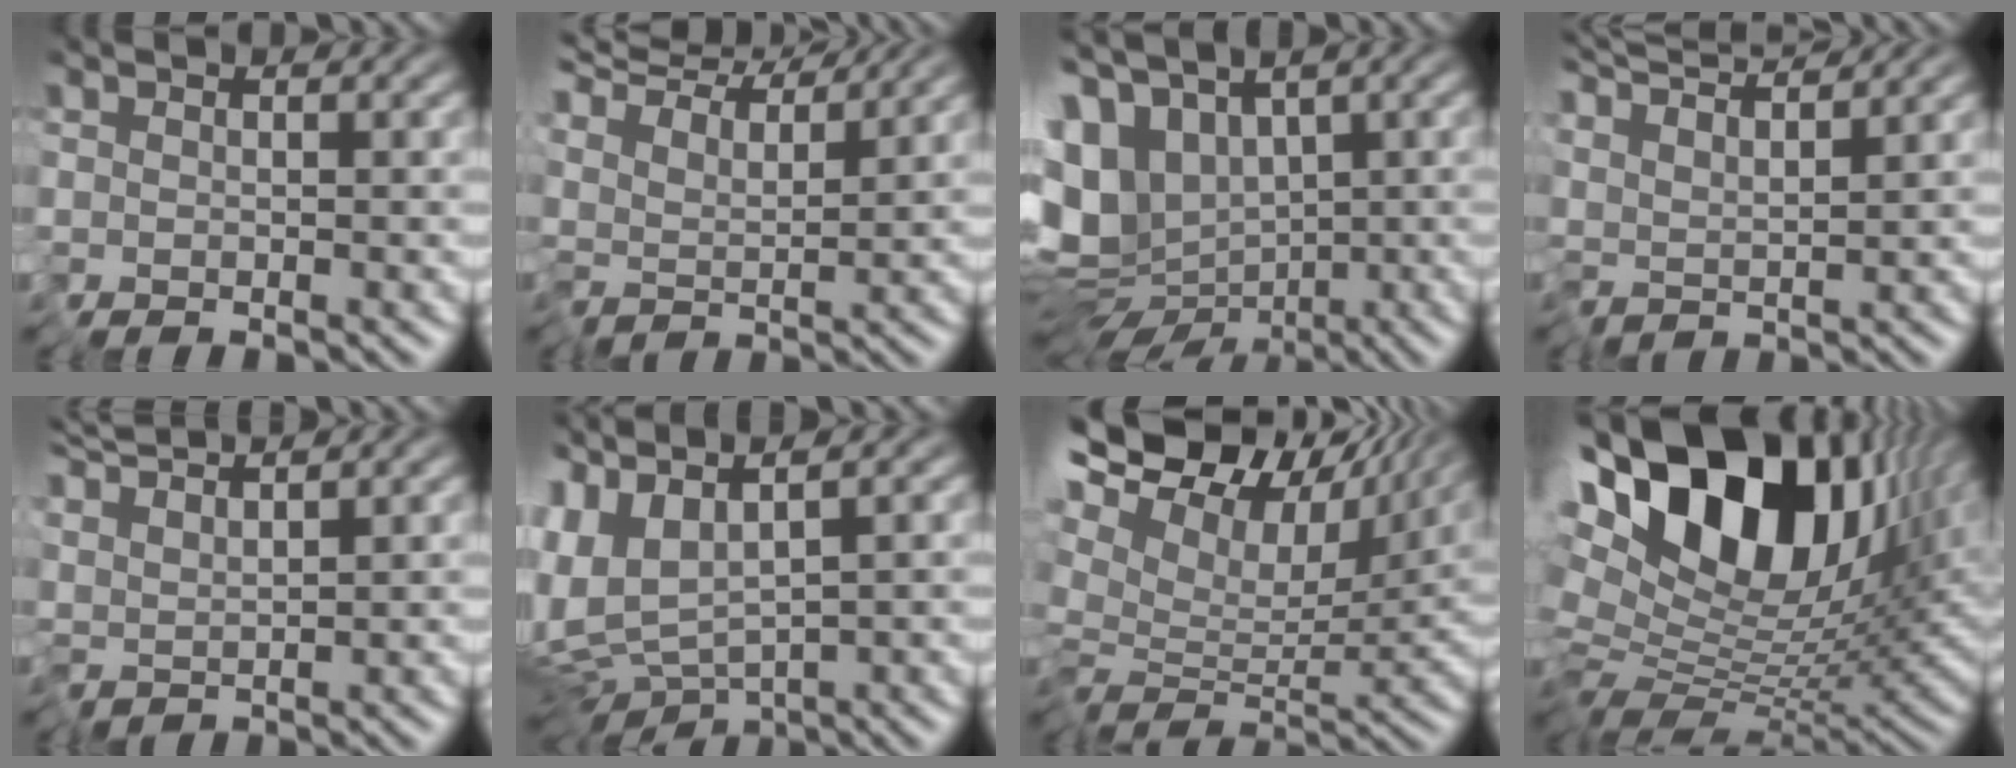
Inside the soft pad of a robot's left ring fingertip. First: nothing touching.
{"total": 8.0, "force": [7.6, 0.9, 2.2], "torque": [-0.077, 0.013, 0.129]}
{"total": 12.1, "force": [0.9, 8.9, 8.2], "torque": [-0.193, -0.030, 0.048]}
{"total": 6.3, "force": [6.1, 0.0, 1.6], "torque": [-0.055, 0.020, 0.109]}
{"total": 3.6, "force": [3.6, -0.1, 0.6], "torque": [-0.031, 0.016, 0.073]}
{"total": 5.8, "force": [1.9, 2.1, 5.0], "torque": [-0.124, -0.010, 0.056]}
{"total": 12.8, "force": [8.1, 6.5, 7.4], "torque": [-0.179, 0.038, 0.139]}
{"total": 19.4, "force": [9.1, 10.4, 13.6], "torque": [-0.265, 0.042, 0.166]}